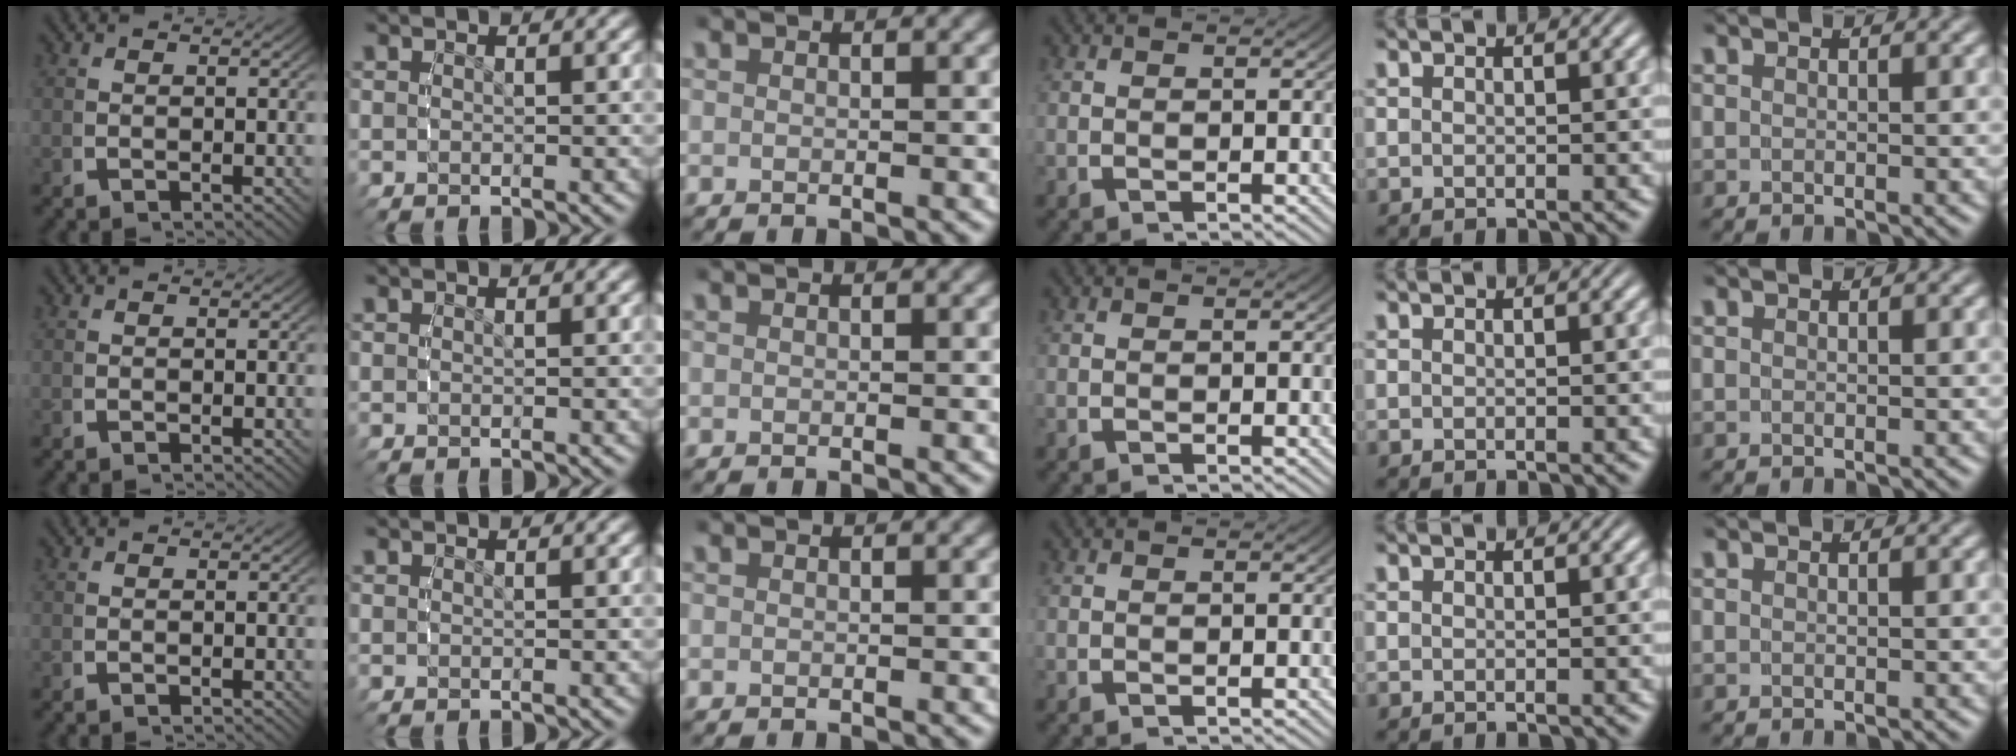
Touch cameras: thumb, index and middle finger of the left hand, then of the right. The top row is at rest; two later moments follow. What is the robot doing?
{"motion": "reach", "object": "sponge"}